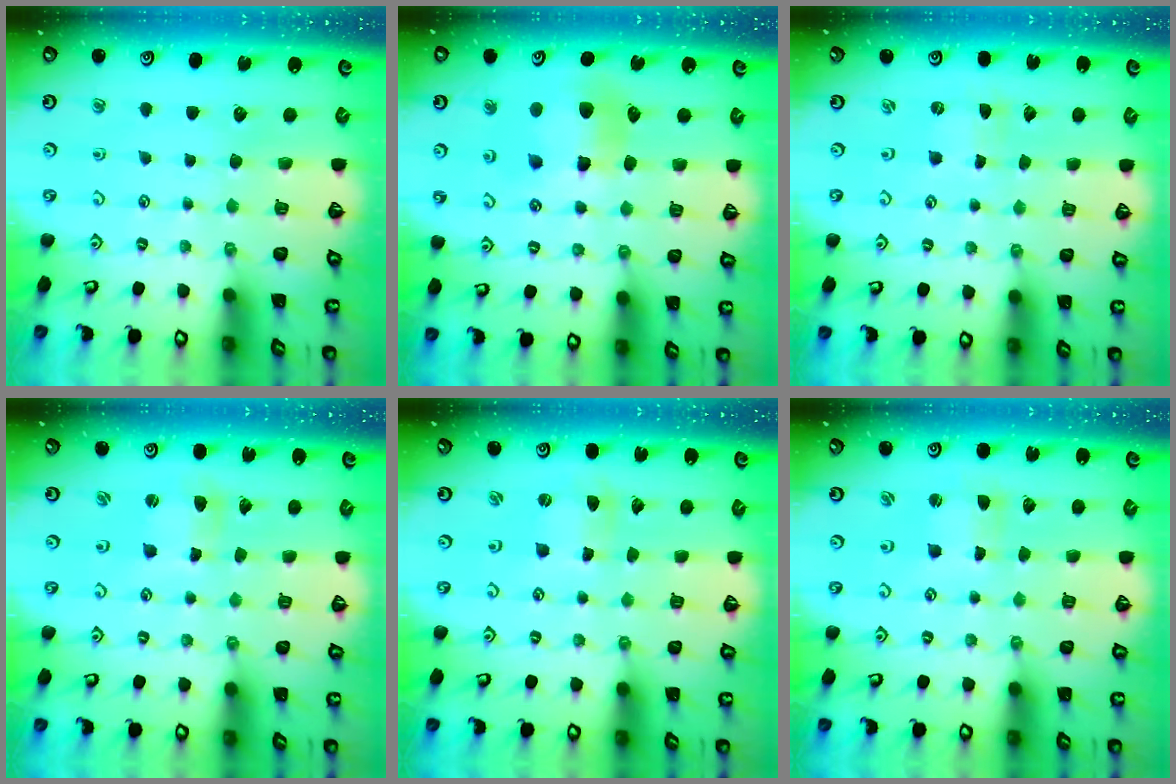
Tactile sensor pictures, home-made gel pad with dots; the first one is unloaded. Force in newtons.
{"total": 9.1, "press": 9.0, "slide": 1.1}
{"total": 0.0}
{"total": 2.6, "press": 2.5, "slide": 0.3}
{"total": 1.6, "press": 1.6, "slide": 0.3}
{"total": 1.2, "press": 1.2, "slide": 0.3}